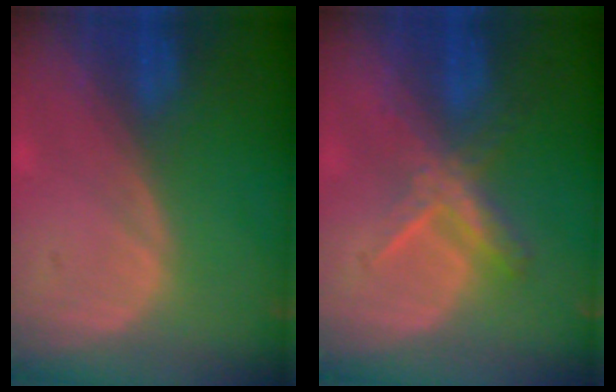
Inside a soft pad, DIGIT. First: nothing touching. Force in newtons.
{"total": 5.5, "press": 5.1, "slide": 2.1}